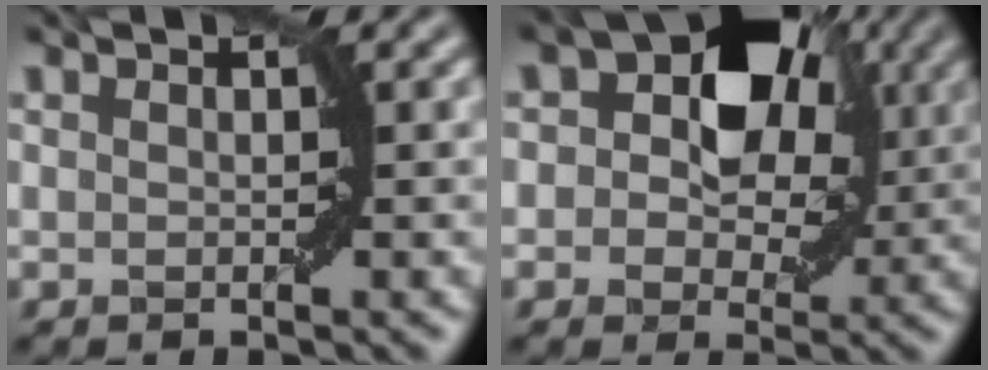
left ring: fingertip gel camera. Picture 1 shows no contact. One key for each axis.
{"total": 9.7, "fx": 2.5, "fy": 6.8, "fz": 6.5, "tx": -0.063, "ty": 0.033, "tz": 0.007}